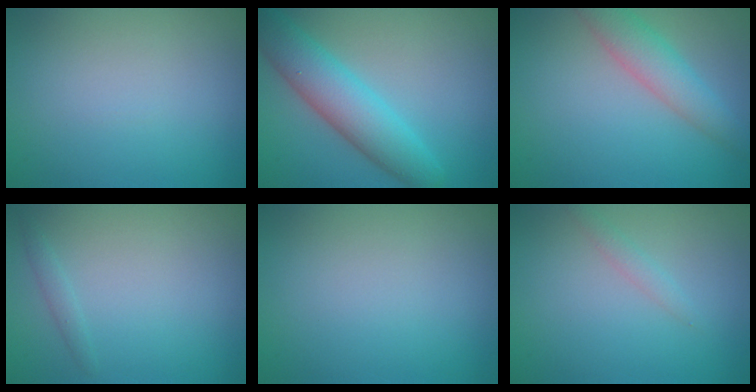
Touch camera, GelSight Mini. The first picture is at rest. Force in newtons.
{"total": 6.2, "press": 6.2, "slide": 0.1}
{"total": 3.7, "press": 3.7, "slide": 0.1}
{"total": 0.8, "press": 0.8, "slide": 0.1}
{"total": 0.0}
{"total": 1.0, "press": 0.9, "slide": 0.1}